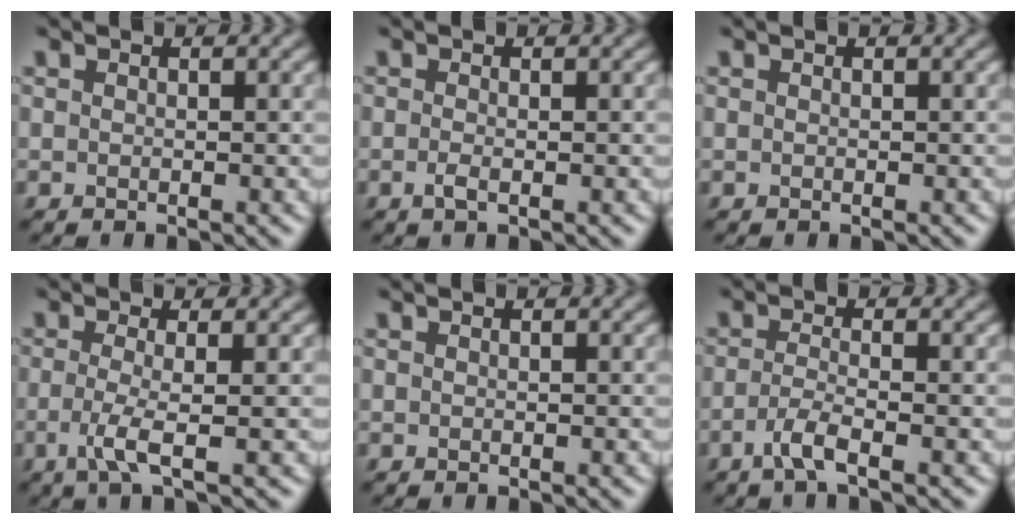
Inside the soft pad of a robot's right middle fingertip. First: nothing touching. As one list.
[{"total": 1.0, "force": [-0.3, 0.3, 0.9], "torque": [-0.020, -0.005, -0.008]}, {"total": 0.0}, {"total": 2.9, "force": [-0.8, 0.5, 2.7], "torque": [-0.060, -0.009, -0.020]}, {"total": 0.0}, {"total": 2.4, "force": [-1.3, 0.5, 2.0], "torque": [-0.042, -0.001, -0.034]}]